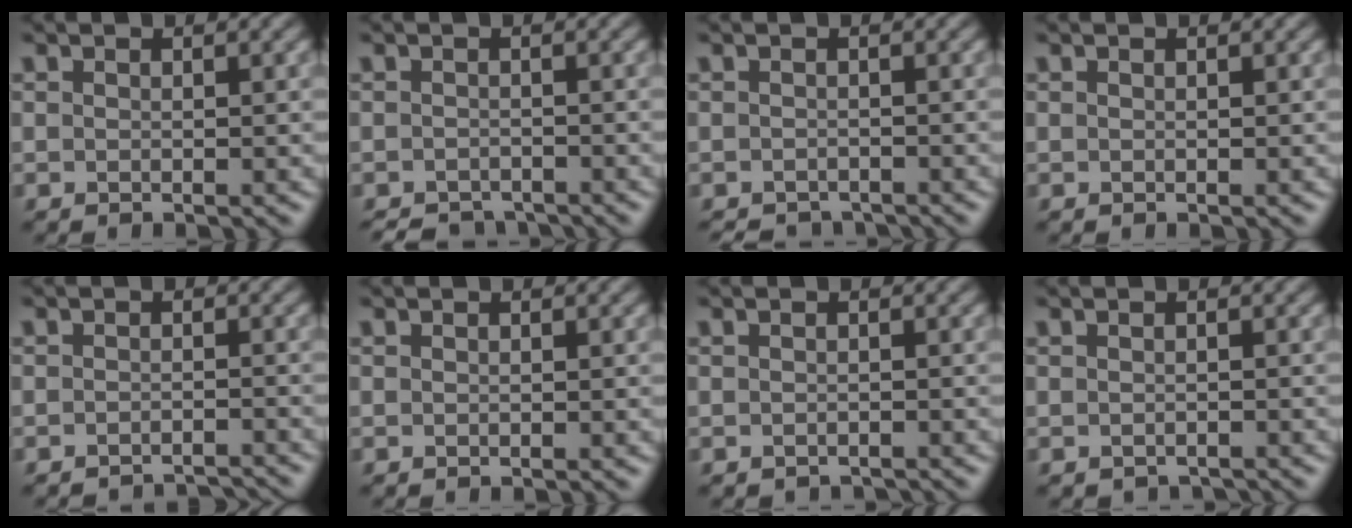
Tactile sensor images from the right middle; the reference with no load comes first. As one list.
[{"total": 2.7, "force": [-2.5, 0.8, 0.5], "torque": [0.000, -0.005, -0.043]}, {"total": 2.3, "force": [-2.2, 0.5, 0.3], "torque": [0.002, -0.007, -0.035]}, {"total": 0.0}, {"total": 3.0, "force": [-3.0, 0.2, 0.3], "torque": [0.003, -0.002, -0.041]}, {"total": 0.0}, {"total": 1.4, "force": [-1.4, 0.3, 0.1], "torque": [0.000, -0.005, -0.020]}, {"total": 1.4, "force": [-1.4, 0.3, 0.2], "torque": [0.001, -0.007, -0.019]}]